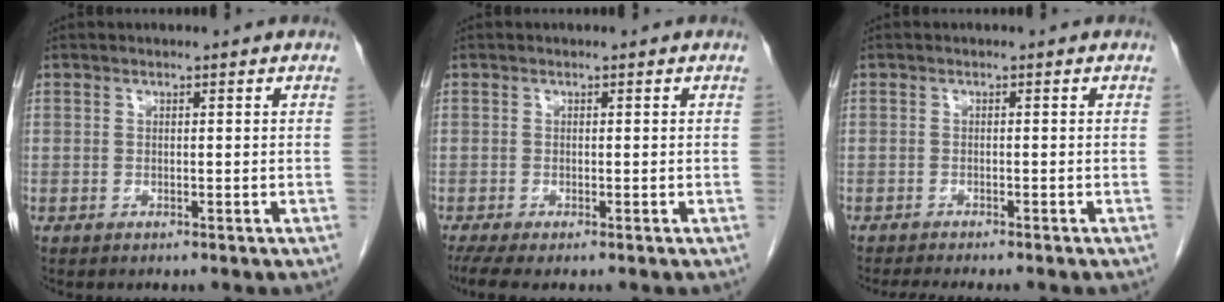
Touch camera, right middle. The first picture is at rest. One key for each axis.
{"total": 3.0, "fx": -2.0, "fy": 0.5, "fz": 2.2, "tx": -0.043, "ty": -0.011, "tz": -0.038}
{"total": 5.3, "fx": -4.5, "fy": 0.6, "fz": 2.6, "tx": -0.030, "ty": -0.009, "tz": -0.066}